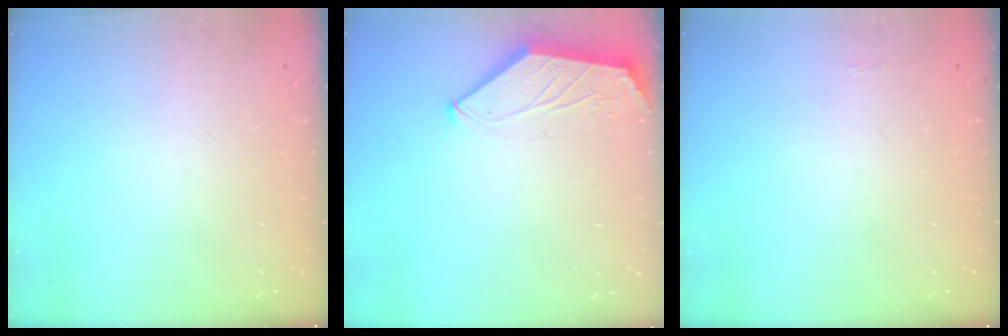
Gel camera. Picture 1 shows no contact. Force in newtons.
{"total": 1.6, "press": 1.6, "slide": 0.4}
{"total": 3.5, "press": 3.5, "slide": 0.6}